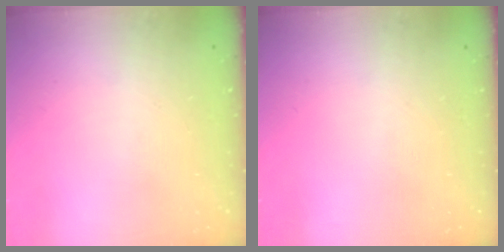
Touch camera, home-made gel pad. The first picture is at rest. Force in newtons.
{"total": 0.0}